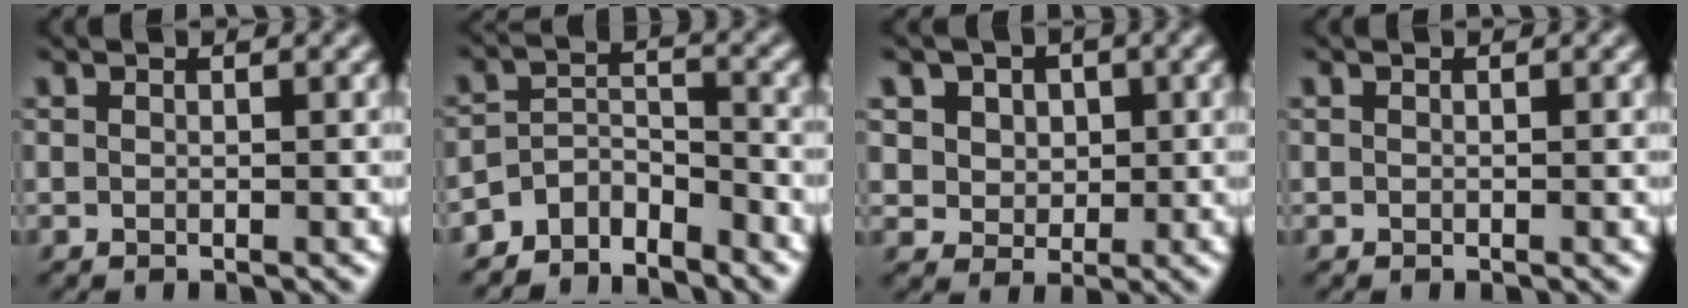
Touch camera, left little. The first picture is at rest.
{"total": 4.3, "force": [-4.0, 1.5, 0.8], "torque": [-0.010, 0.006, -0.078]}
{"total": 5.4, "force": [2.1, 4.5, 2.2], "torque": [-0.045, 0.002, 0.027]}
{"total": 0.0}